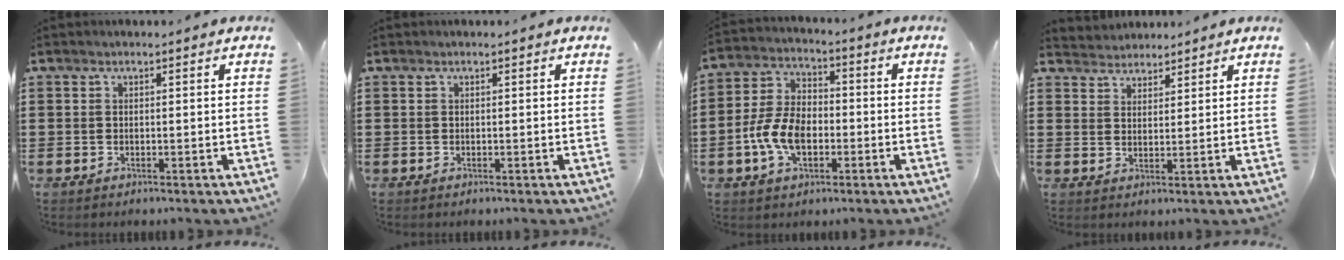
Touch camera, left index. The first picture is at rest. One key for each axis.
{"total": 0.0}
{"total": 8.4, "fx": -2.5, "fy": 5.2, "fz": 6.2, "tx": -0.149, "ty": 0.005, "tz": -0.053}
{"total": 3.1, "fx": 2.8, "fy": 1.1, "fz": -0.7, "tx": 0.000, "ty": -0.003, "tz": 0.052}